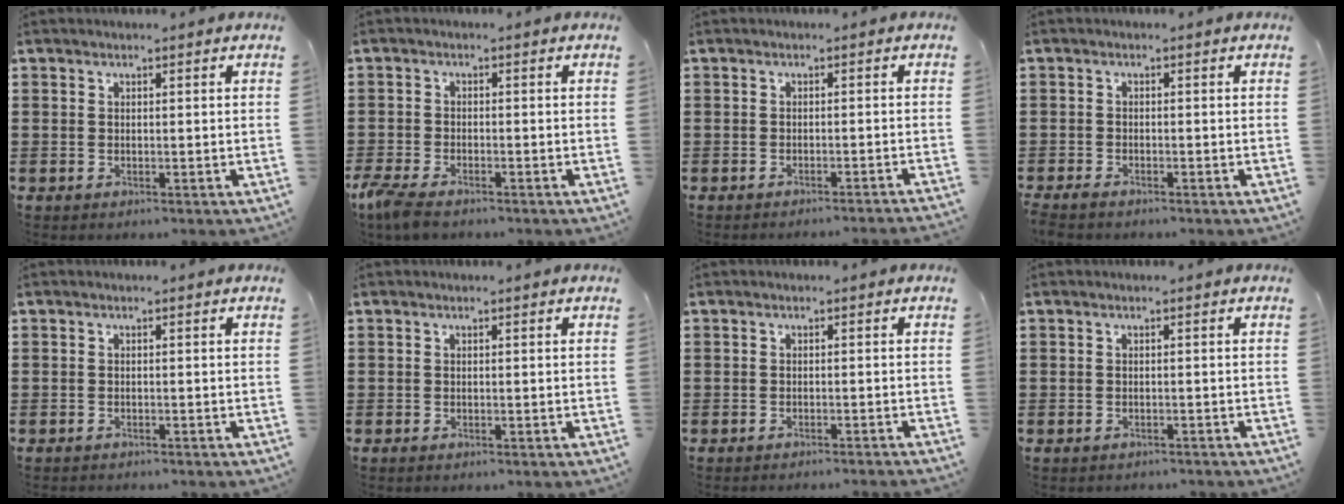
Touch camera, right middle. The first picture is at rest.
{"total": 3.3, "force": [-2.7, 0.8, 1.6], "torque": [-0.057, -0.009, -0.061]}
{"total": 1.2, "force": [-1.1, -0.6, 0.3], "torque": [-0.003, 0.002, -0.021]}
{"total": 1.2, "force": [-1.1, 0.3, 0.3], "torque": [-0.018, -0.003, -0.024]}
{"total": 0.5, "force": [-0.5, -0.2, -0.1], "torque": [0.001, -0.001, -0.010]}
{"total": 0.0}
{"total": 0.9, "force": [-0.8, -0.4, 0.1], "torque": [-0.003, 0.000, -0.015]}
{"total": 0.5, "force": [-0.5, -0.1, 0.0], "torque": [-0.001, -0.001, -0.011]}